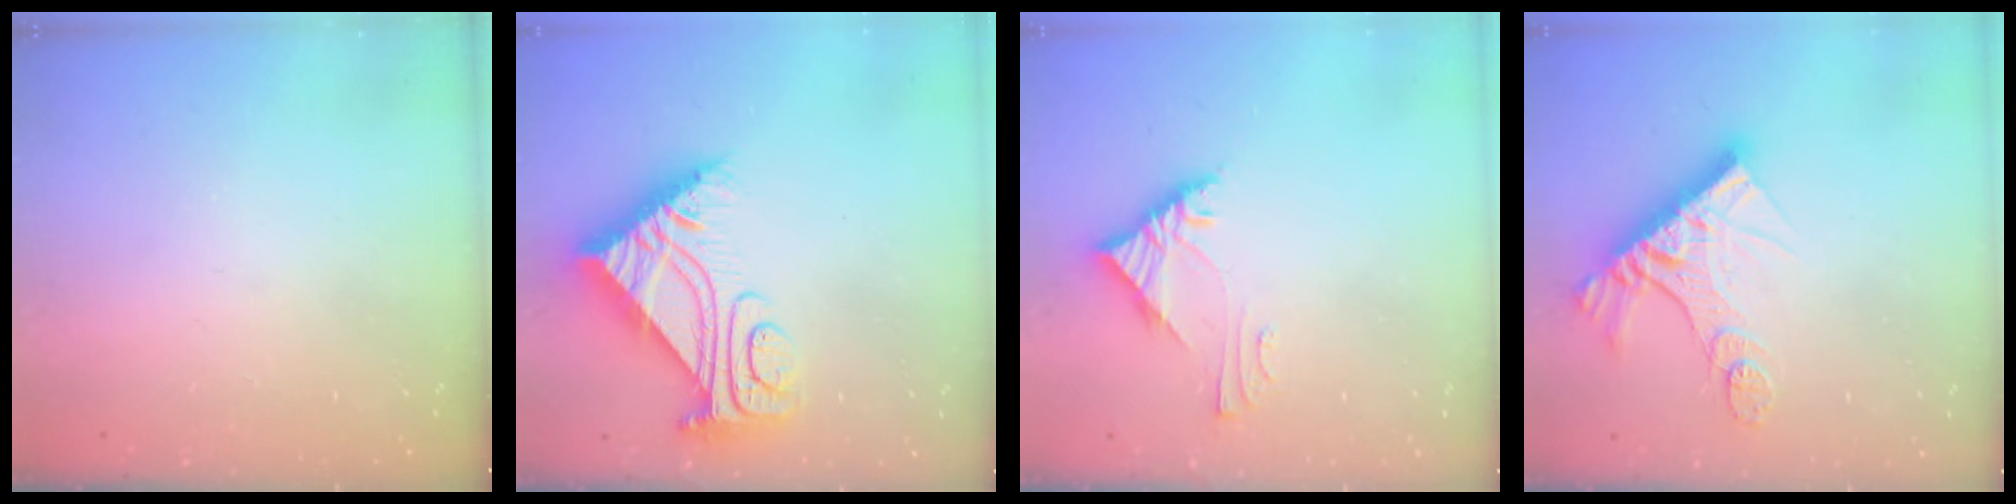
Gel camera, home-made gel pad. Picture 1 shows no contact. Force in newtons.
{"total": 11.1, "press": 11.0, "slide": 1.0}
{"total": 5.3, "press": 5.2, "slide": 0.3}
{"total": 13.2, "press": 13.1, "slide": 1.2}